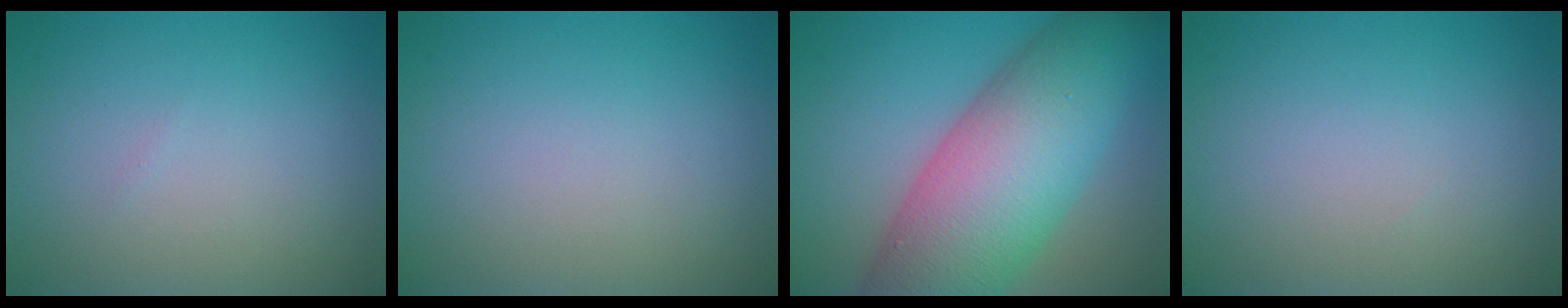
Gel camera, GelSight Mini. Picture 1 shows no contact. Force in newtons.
{"total": 0.0}
{"total": 13.6, "press": 13.6, "slide": 0.5}
{"total": 0.0}